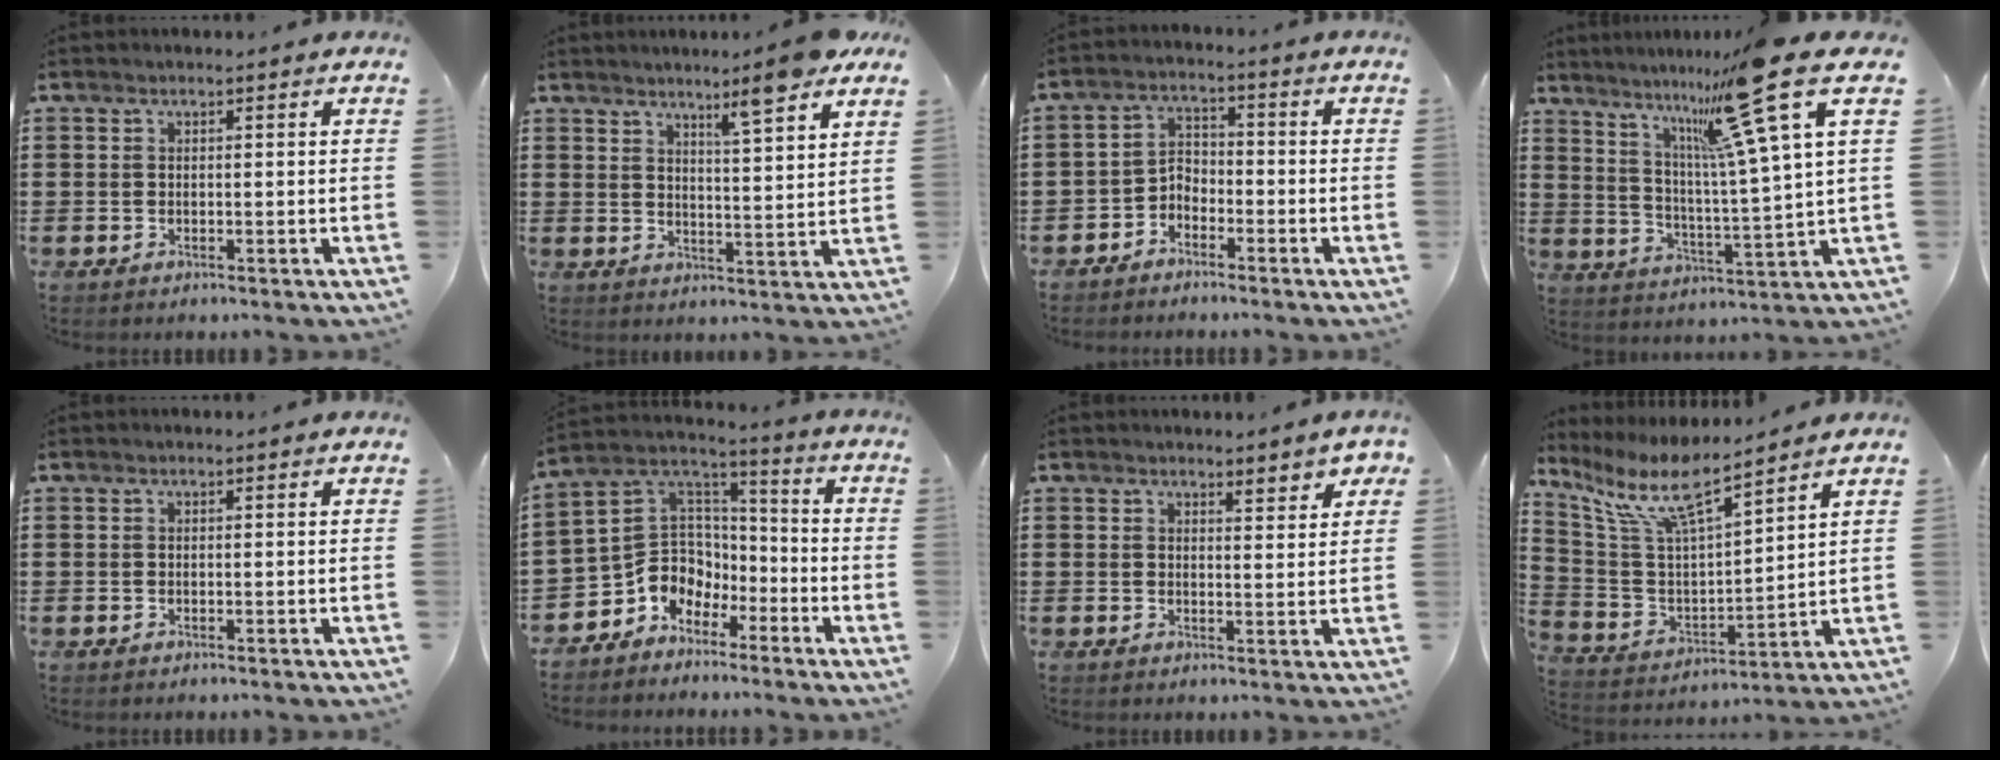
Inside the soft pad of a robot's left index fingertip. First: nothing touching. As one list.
[{"total": 7.5, "force": [6.1, 0.0, 4.4], "torque": [-0.076, -0.031, 0.100]}, {"total": 3.5, "force": [-3.3, 1.2, 0.3], "torque": [-0.019, 0.005, -0.073]}, {"total": 14.2, "force": [10.0, -1.8, 10.0], "torque": [-0.188, -0.060, 0.145]}, {"total": 0.0}, {"total": 8.2, "force": [-4.5, 6.8, 1.3], "torque": [-0.056, 0.002, -0.086]}, {"total": 2.7, "force": [2.4, 0.5, 0.9], "torque": [-0.018, -0.007, 0.042]}, {"total": 10.0, "force": [7.4, 2.0, 6.4], "torque": [-0.151, -0.036, 0.127]}]